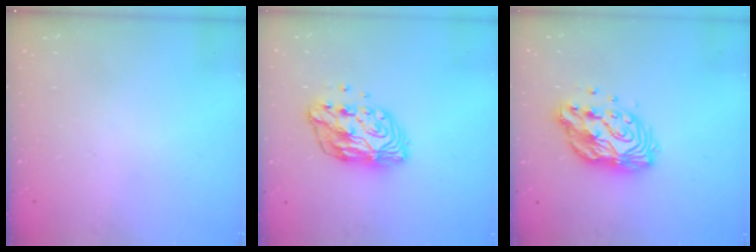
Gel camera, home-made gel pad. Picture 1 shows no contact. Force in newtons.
{"total": 13.2, "press": 13.2, "slide": 0.9}
{"total": 13.4, "press": 13.4, "slide": 1.2}